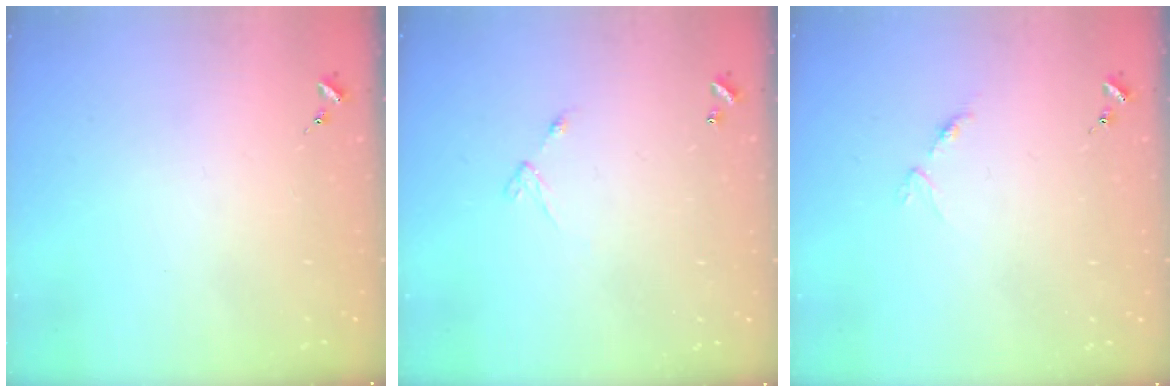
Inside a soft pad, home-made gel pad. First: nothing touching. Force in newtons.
{"total": 5.4, "press": 5.4, "slide": 0.4}
{"total": 3.0, "press": 2.9, "slide": 0.4}